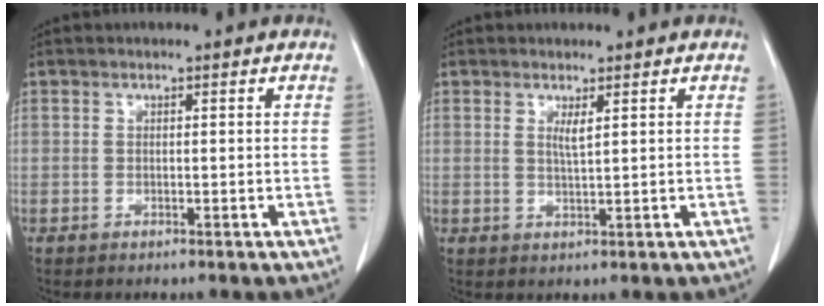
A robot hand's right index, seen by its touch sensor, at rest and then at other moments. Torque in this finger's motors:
{"motor_torque": [0.02, 0.00, 0.00, 0.03]}